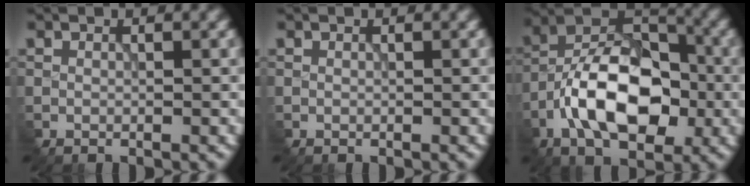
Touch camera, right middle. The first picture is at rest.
{"total": 0.0}
{"total": 10.2, "force": [-3.5, 5.7, 7.7], "torque": [-0.139, 0.019, -0.073]}